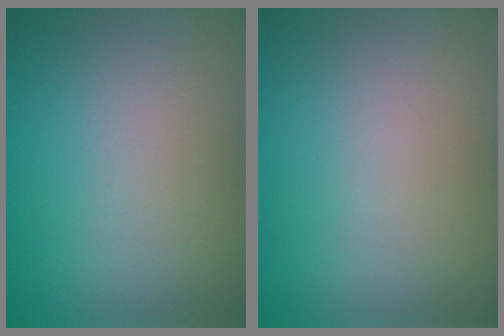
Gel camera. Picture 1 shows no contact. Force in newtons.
{"total": 0.0}